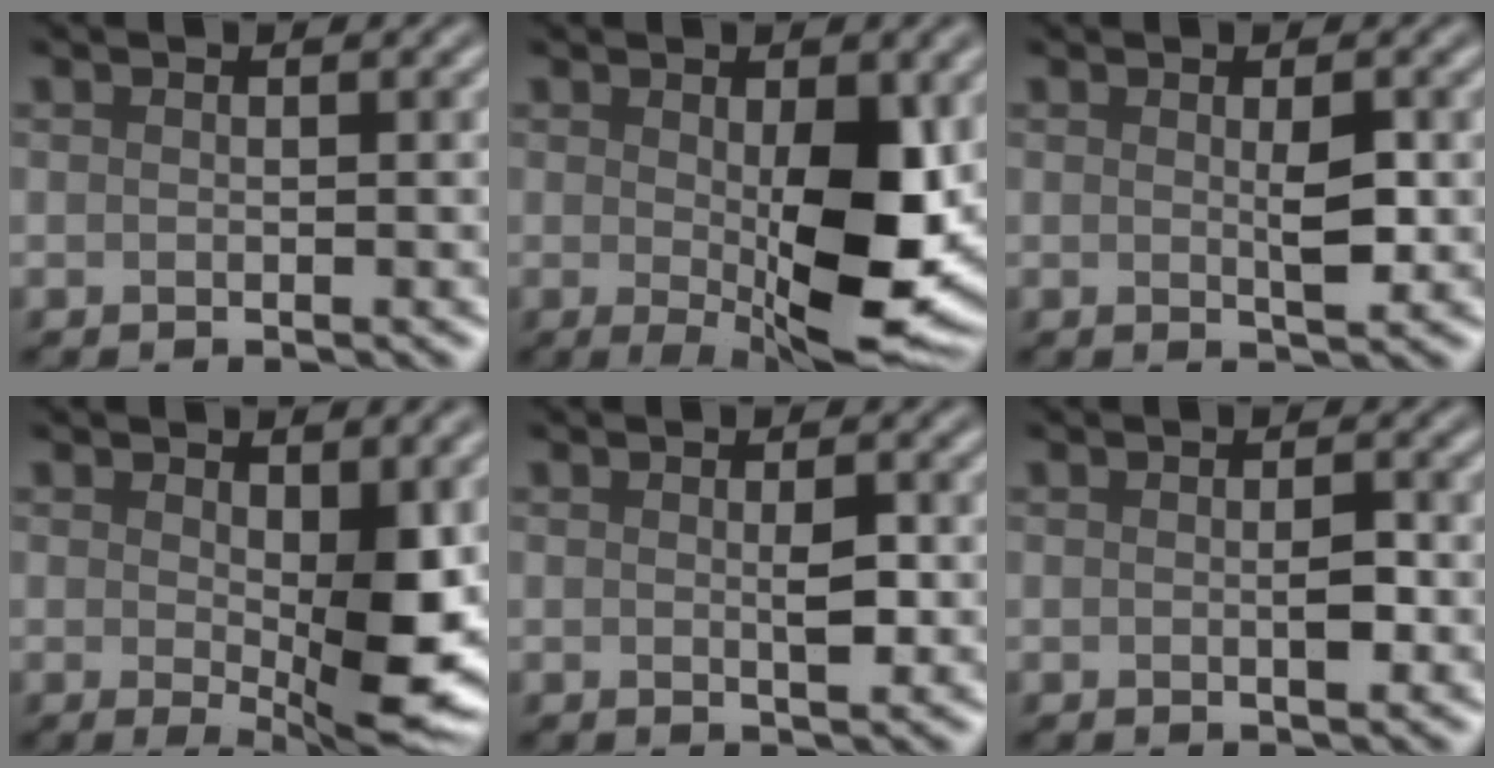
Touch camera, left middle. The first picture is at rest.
{"total": 8.9, "force": [-0.2, 2.9, 8.4], "torque": [-0.129, -0.017, 0.008]}
{"total": 1.7, "force": [0.1, 0.2, 1.7], "torque": [-0.033, -0.005, 0.007]}
{"total": 6.7, "force": [0.2, 1.8, 6.5], "torque": [-0.104, -0.017, 0.015]}
{"total": 1.3, "force": [0.0, 0.1, 1.3], "torque": [-0.025, -0.003, 0.005]}
{"total": 1.2, "force": [-0.3, 0.2, 1.1], "torque": [-0.023, -0.003, 0.000]}